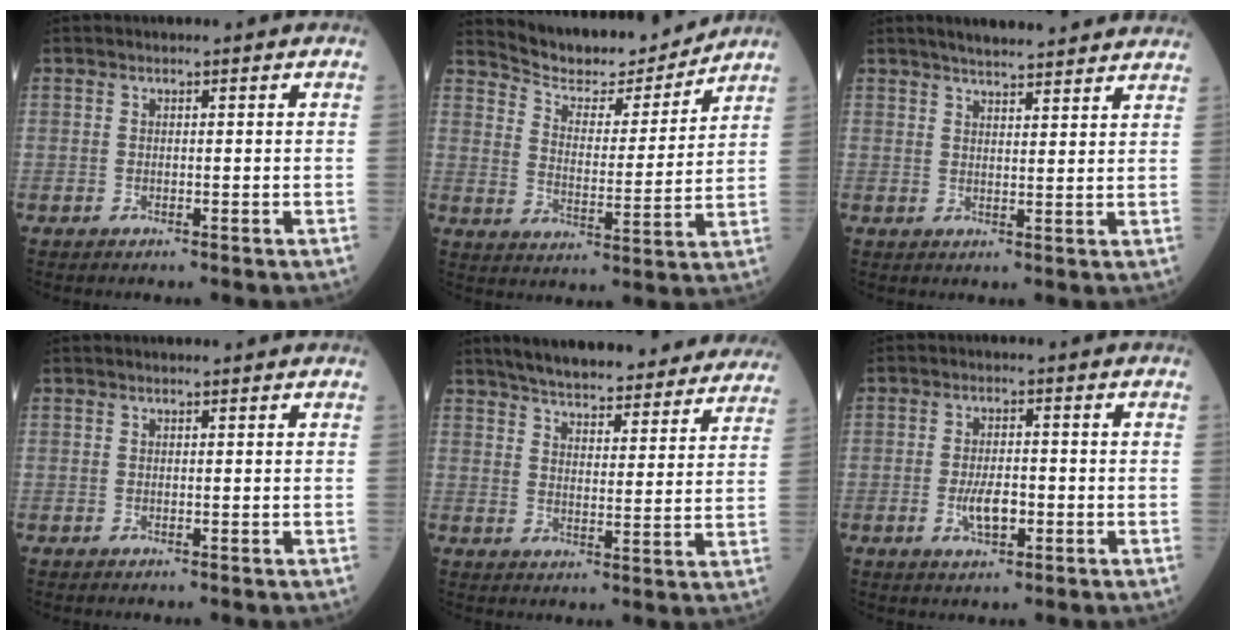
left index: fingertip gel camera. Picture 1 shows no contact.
{"total": 11.9, "force": [11.5, 1.8, 2.0], "torque": [-0.043, -0.003, 0.186]}
{"total": 12.6, "force": [11.4, 1.3, 5.2], "torque": [-0.072, 0.021, 0.139]}
{"total": 0.7, "force": [0.7, 0.0, 0.3], "torque": [-0.008, 0.005, 0.011]}
{"total": 27.3, "force": [24.6, 5.5, 10.4], "torque": [-0.154, -0.018, 0.307]}
{"total": 4.4, "force": [-1.3, 1.7, 3.8], "torque": [-0.076, 0.000, -0.021]}